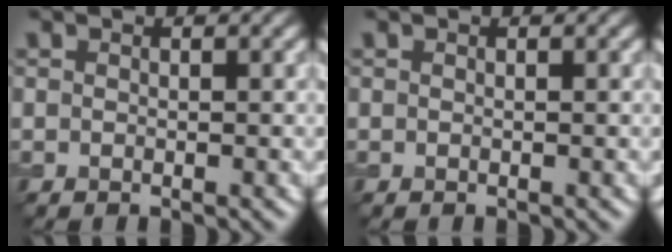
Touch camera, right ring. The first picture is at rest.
{"total": 0.0}